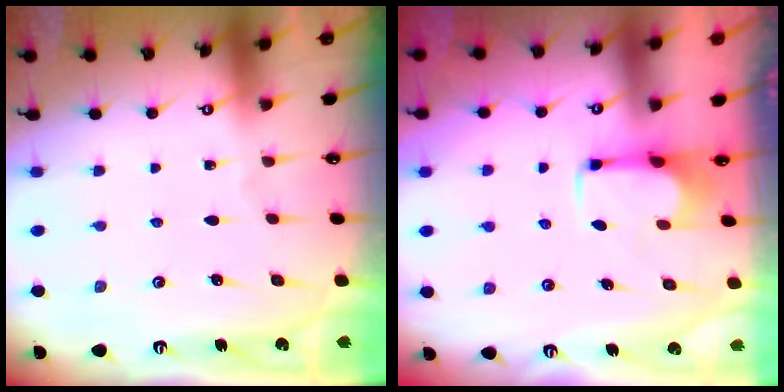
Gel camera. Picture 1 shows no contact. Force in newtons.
{"total": 2.8, "press": 2.7, "slide": 0.9}